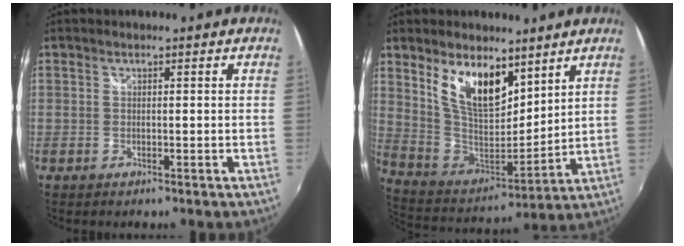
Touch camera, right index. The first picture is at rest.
{"total": 14.9, "force": [8.2, 7.3, 10.1], "torque": [-0.194, -0.002, 0.165]}